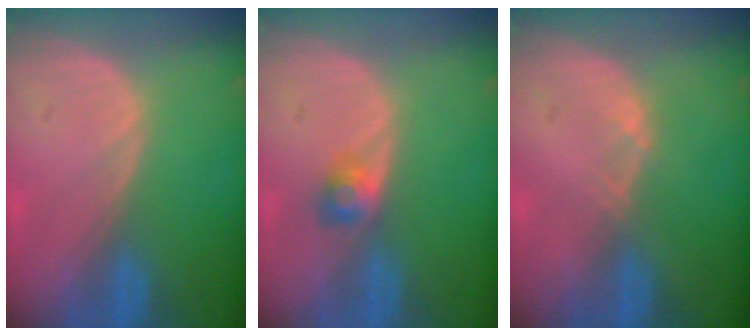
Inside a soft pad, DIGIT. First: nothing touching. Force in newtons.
{"total": 2.4, "press": 2.3, "slide": 0.9}
{"total": 0.6, "press": 0.5, "slide": 0.2}